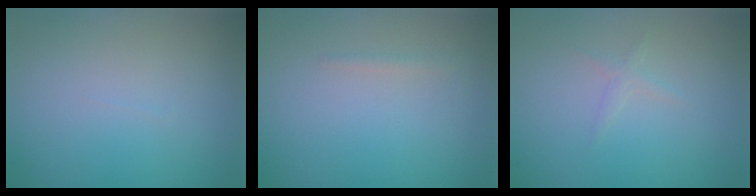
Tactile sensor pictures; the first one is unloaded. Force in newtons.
{"total": 0.6, "press": 0.6, "slide": 0.0}
{"total": 0.7, "press": 0.7, "slide": 0.0}